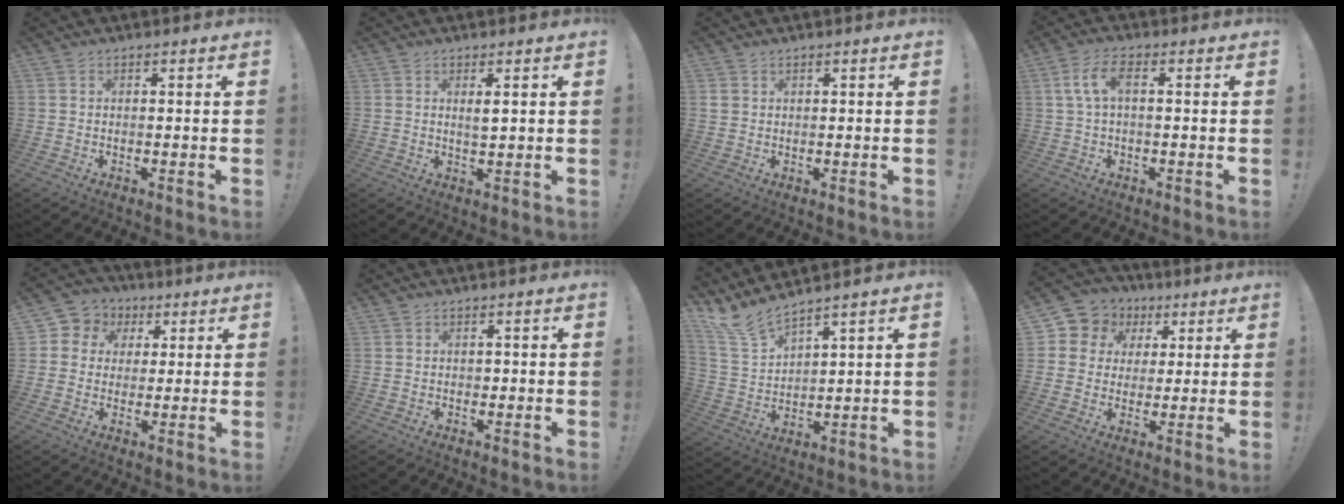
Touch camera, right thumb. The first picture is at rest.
{"total": 2.2, "force": [0.9, 0.4, 2.0], "torque": [-0.033, -0.005, 0.012]}
{"total": 1.6, "force": [0.9, 1.2, 0.6], "torque": [-0.009, 0.001, 0.018]}
{"total": 6.8, "force": [1.0, 2.7, 6.2], "torque": [-0.127, 0.006, 0.017]}
{"total": 6.8, "force": [1.0, 6.4, 1.8], "torque": [-0.027, -0.001, 0.024]}
{"total": 0.7, "force": [0.0, 0.7, 0.1], "torque": [0.001, 0.002, -0.002]}
{"total": 8.9, "force": [7.9, 2.0, 3.6], "torque": [-0.090, -0.049, 0.152]}
{"total": 8.2, "force": [2.4, 7.6, 2.1], "torque": [-0.034, -0.013, 0.051]}